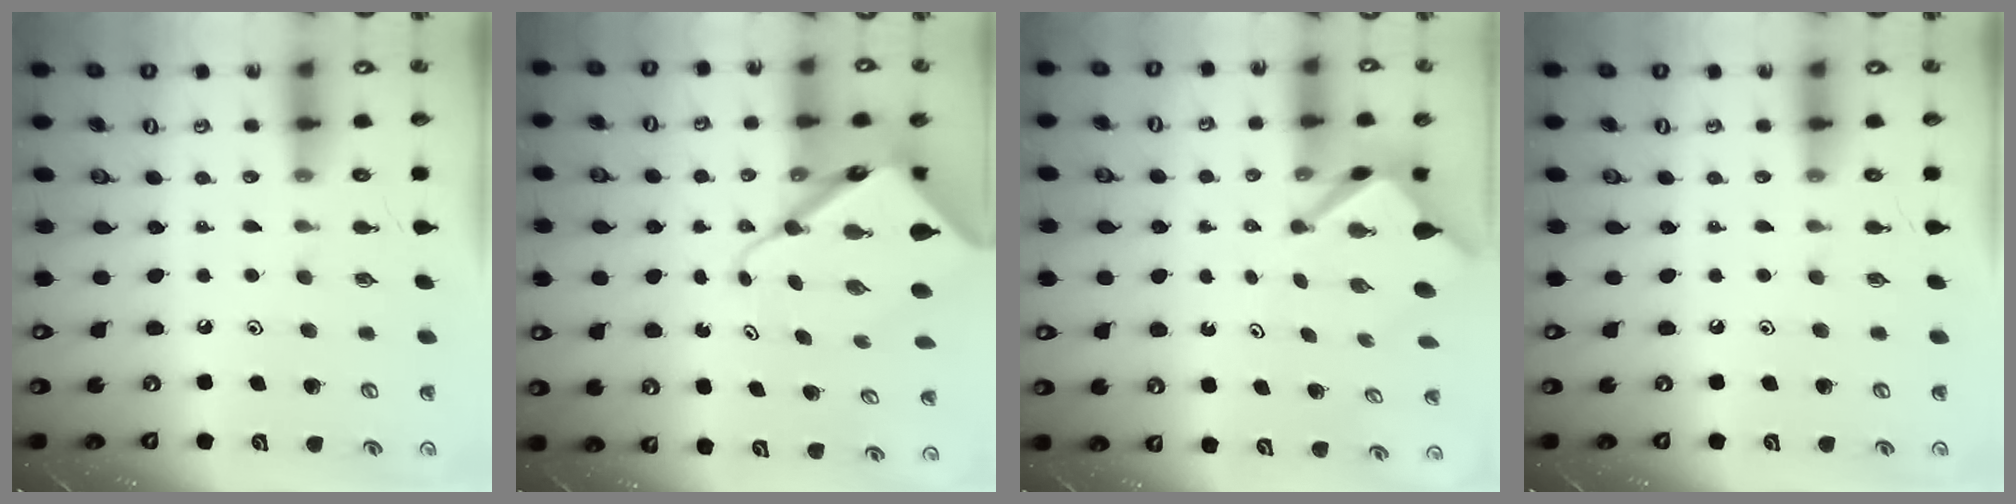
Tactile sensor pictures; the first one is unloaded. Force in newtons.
{"total": 12.2, "press": 12.2, "slide": 1.1}
{"total": 3.7, "press": 3.7, "slide": 0.3}
{"total": 0.0}